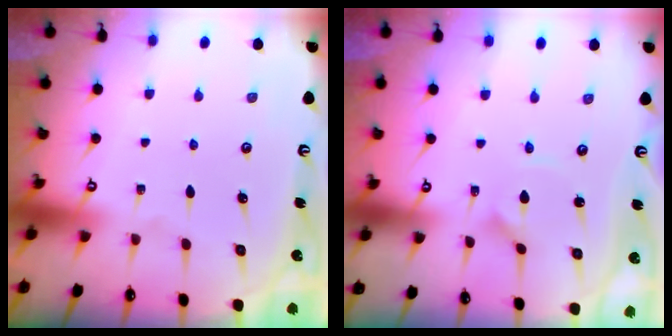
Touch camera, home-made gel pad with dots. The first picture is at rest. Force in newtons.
{"total": 0.8, "press": 0.8, "slide": 0.2}